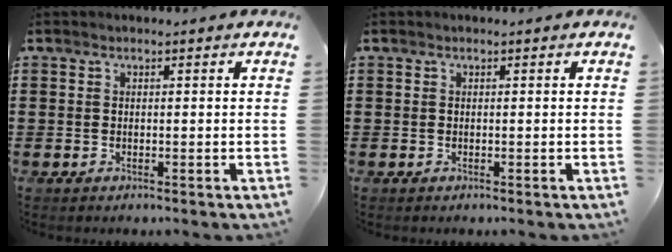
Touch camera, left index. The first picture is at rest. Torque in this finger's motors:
{"motor_torque": [0.08, -0.01, 0.00, 0.00]}